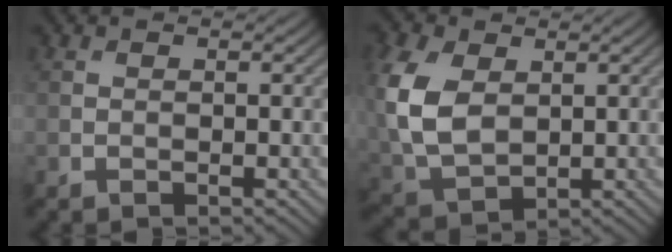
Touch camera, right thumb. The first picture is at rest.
{"total": 10.5, "force": [1.9, 7.1, 7.5], "torque": [-0.229, 0.003, 0.038]}